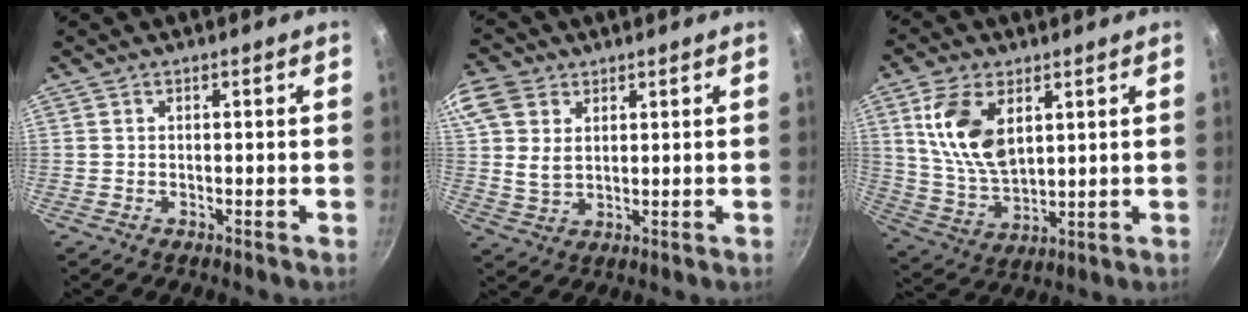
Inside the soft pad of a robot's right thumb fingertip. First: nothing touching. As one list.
[{"total": 10.0, "force": [3.9, 7.2, 5.8], "torque": [-0.112, -0.004, 0.073]}, {"total": 13.2, "force": [4.5, 7.5, 9.9], "torque": [-0.179, -0.025, 0.097]}]